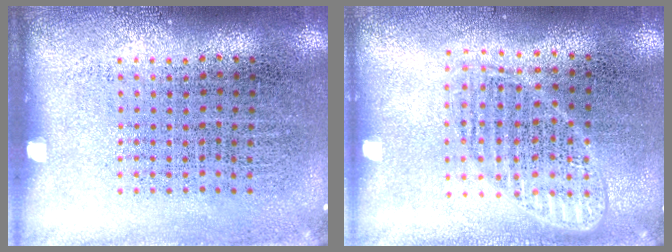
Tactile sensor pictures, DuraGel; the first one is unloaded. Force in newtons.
{"total": 1.6, "press": 1.4, "slide": 0.8}